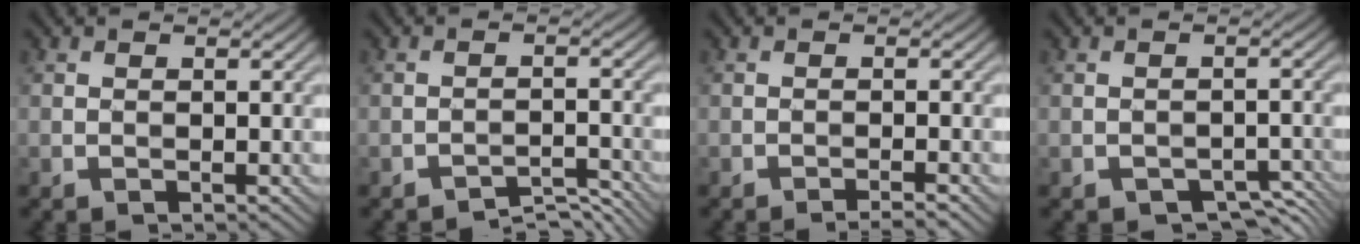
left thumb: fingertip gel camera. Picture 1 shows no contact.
{"total": 3.1, "force": [-3.1, -0.4, 0.0], "torque": [0.008, 0.010, -0.053]}
{"total": 1.3, "force": [-1.1, -0.5, 0.5], "torque": [-0.015, 0.005, -0.025]}
{"total": 2.5, "force": [-2.0, 1.1, 1.0], "torque": [-0.018, -0.005, -0.025]}